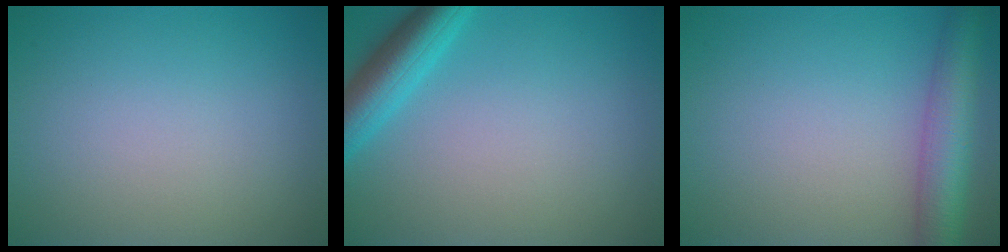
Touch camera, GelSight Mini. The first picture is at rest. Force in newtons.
{"total": 4.4, "press": 4.4, "slide": 0.2}
{"total": 5.4, "press": 5.4, "slide": 0.1}